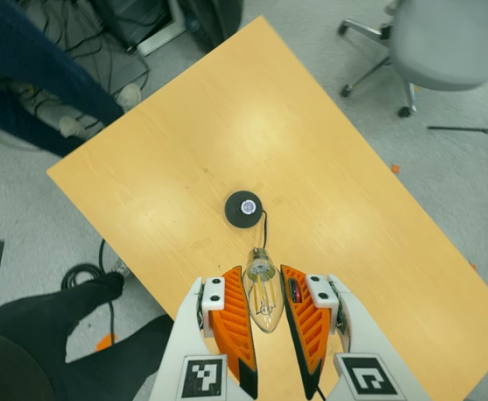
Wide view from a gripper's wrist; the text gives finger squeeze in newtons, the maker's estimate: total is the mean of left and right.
{"total": 12.4, "left": 13.7, "right": 11.1}